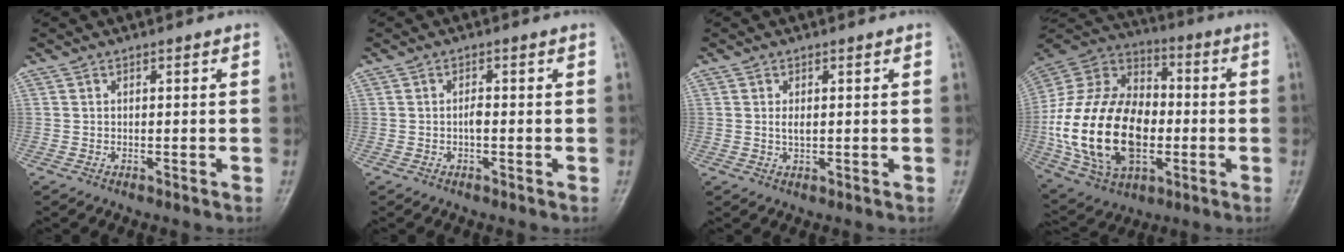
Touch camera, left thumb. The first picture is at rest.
{"total": 1.2, "force": [-0.3, 0.4, 1.1], "torque": [-0.018, 0.002, -0.008]}
{"total": 1.6, "force": [0.3, 0.8, 1.4], "torque": [-0.023, -0.002, 0.008]}
{"total": 26.8, "force": [-3.7, 17.6, 19.8], "torque": [-0.368, 0.014, -0.055]}